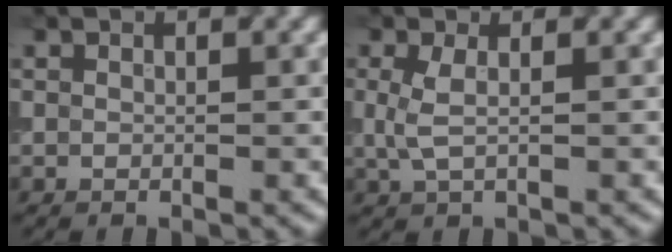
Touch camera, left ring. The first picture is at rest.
{"total": 2.0, "force": [0.3, 0.8, 1.9], "torque": [-0.046, 0.000, 0.006]}